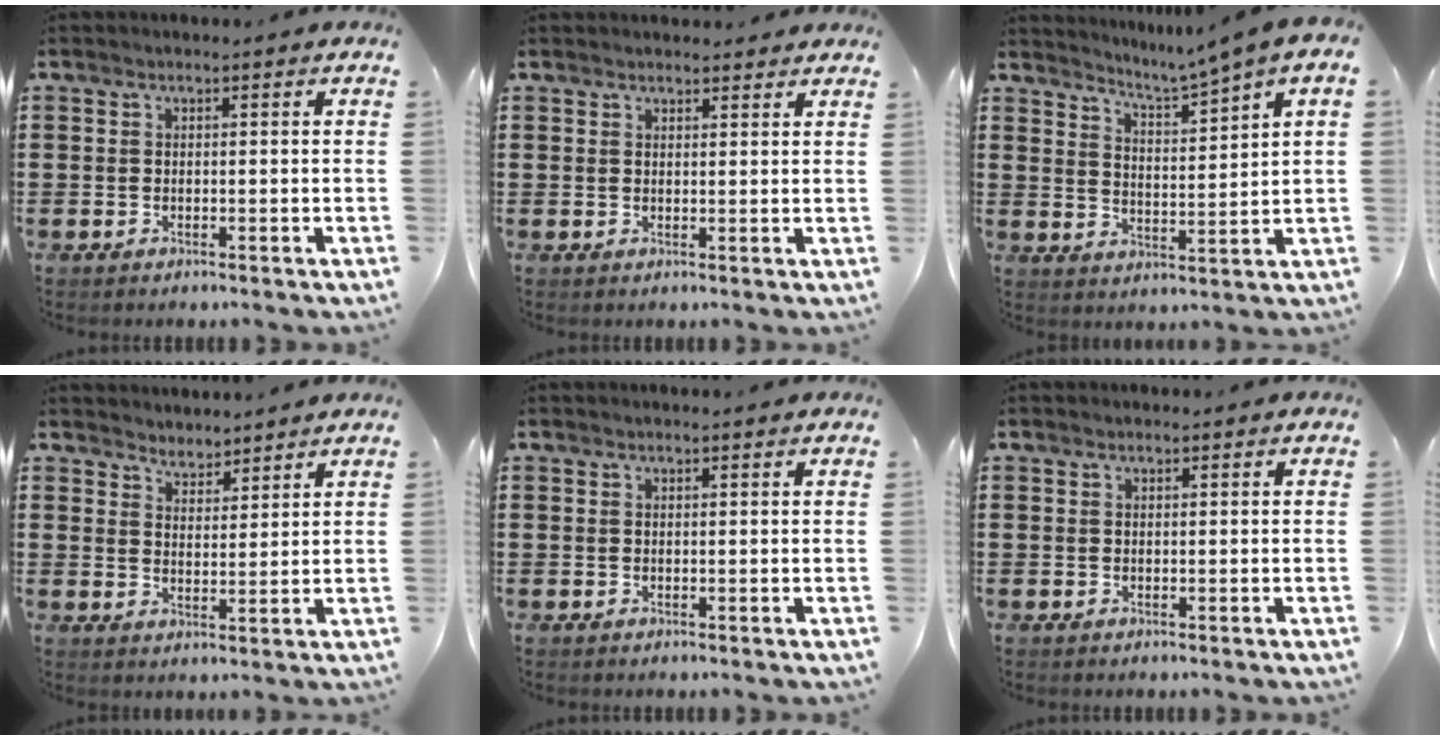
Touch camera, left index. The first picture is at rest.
{"total": 1.7, "force": [1.7, 0.3, 0.2], "torque": [-0.007, 0.002, 0.033]}
{"total": 4.3, "force": [3.9, -0.9, 1.6], "torque": [-0.050, -0.030, 0.059]}
{"total": 3.5, "force": [3.4, 0.5, -0.7], "torque": [0.000, -0.013, 0.064]}
{"total": 0.8, "force": [0.7, 0.0, 0.4], "torque": [-0.008, -0.001, 0.014]}
{"total": 0.5, "force": [0.5, 0.1, 0.2], "torque": [-0.005, -0.001, 0.010]}